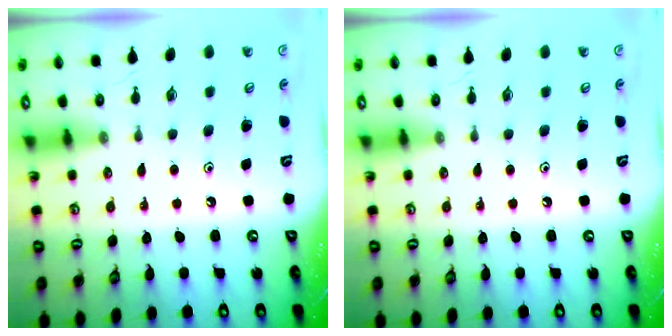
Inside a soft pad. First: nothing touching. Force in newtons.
{"total": 0.0}